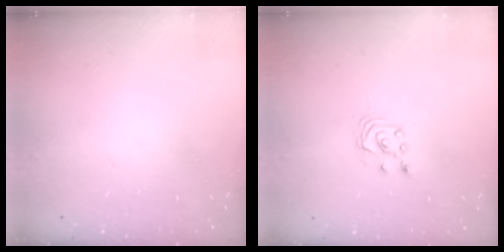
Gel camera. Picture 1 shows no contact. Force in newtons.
{"total": 2.5, "press": 2.5, "slide": 0.3}